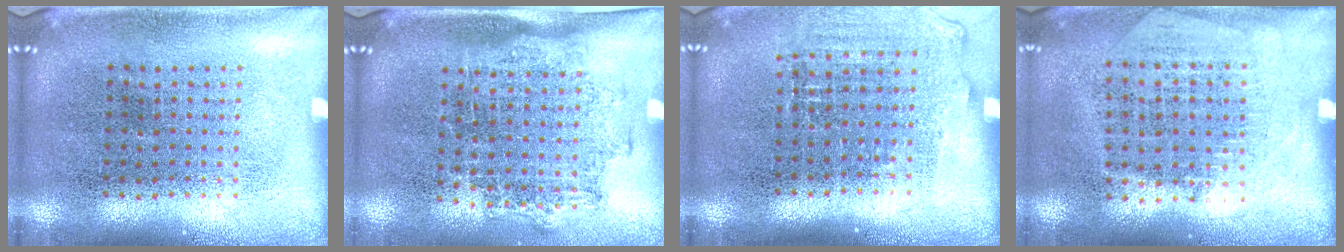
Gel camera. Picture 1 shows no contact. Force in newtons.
{"total": 1.3, "press": 1.0, "slide": 0.8}
{"total": 1.1, "press": 1.1, "slide": 0.4}
{"total": 1.3, "press": 1.1, "slide": 0.6}